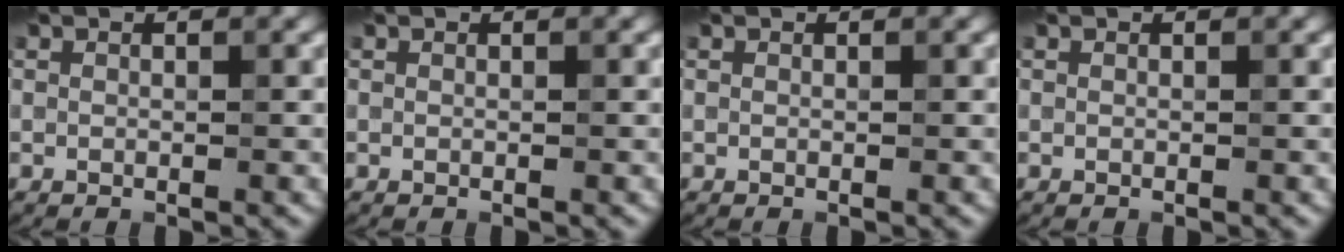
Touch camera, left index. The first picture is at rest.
{"total": 0.0}
{"total": 0.0}
{"total": 0.0}